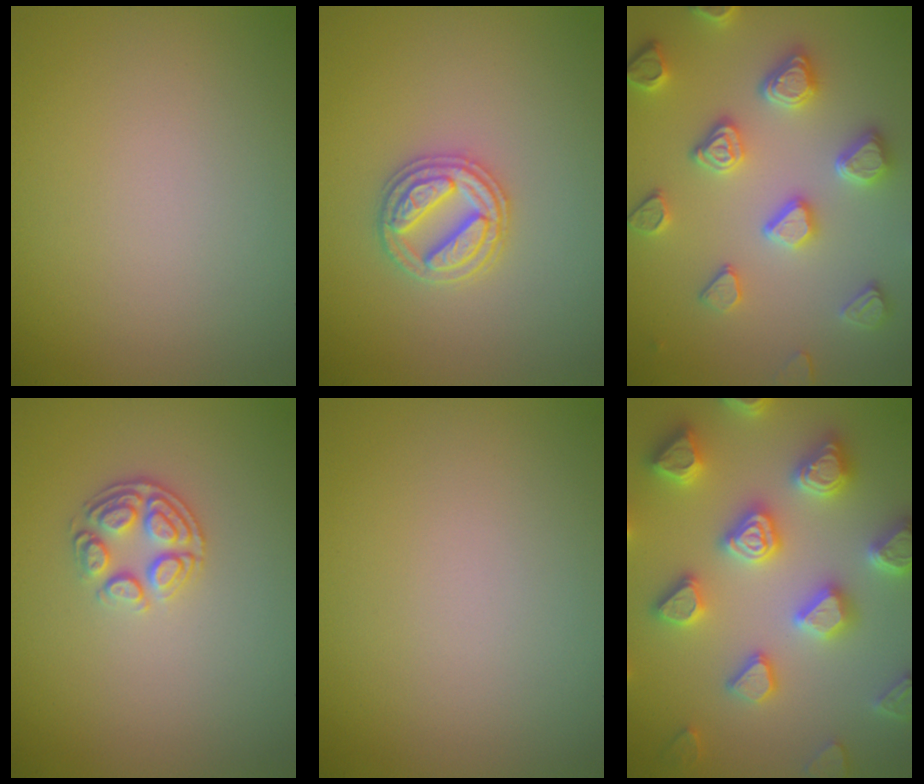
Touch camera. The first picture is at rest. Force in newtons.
{"total": 3.2, "press": 3.2, "slide": 0.6}
{"total": 4.8, "press": 4.6, "slide": 1.2}
{"total": 2.8, "press": 2.6, "slide": 1.2}
{"total": 0.0}
{"total": 7.4, "press": 7.3, "slide": 1.6}